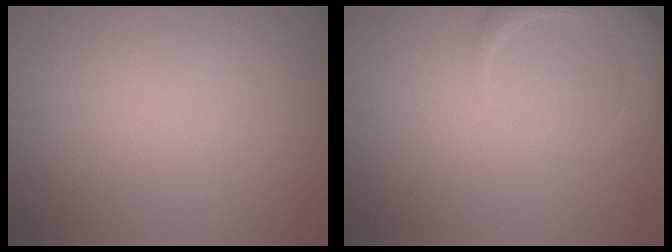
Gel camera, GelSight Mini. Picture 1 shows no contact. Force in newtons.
{"total": 4.7, "press": 4.6, "slide": 0.8}